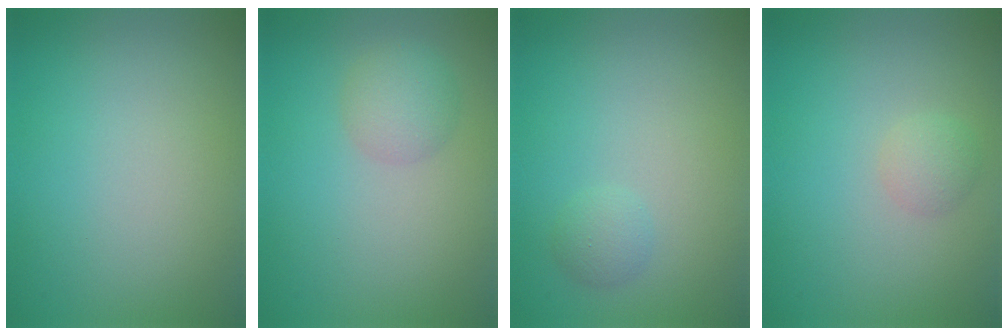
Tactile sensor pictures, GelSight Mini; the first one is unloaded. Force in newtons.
{"total": 2.5, "press": 2.5, "slide": 0.0}
{"total": 1.2, "press": 1.2, "slide": 0.1}
{"total": 1.4, "press": 1.4, "slide": 0.1}